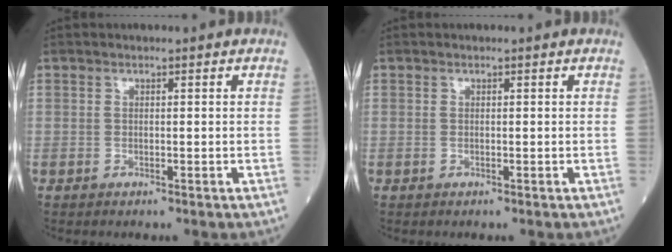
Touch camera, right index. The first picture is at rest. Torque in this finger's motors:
{"motor_torque": [0.01, 0.01, 0.01, 0.00]}